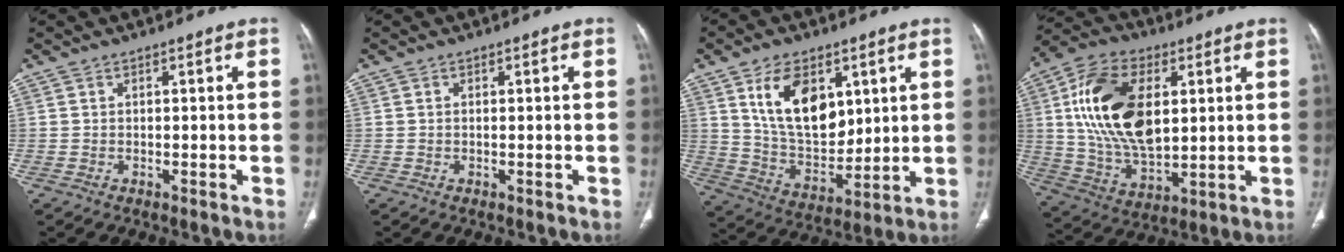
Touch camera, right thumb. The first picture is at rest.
{"total": 0.0}
{"total": 15.9, "force": [6.2, 9.5, 11.1], "torque": [-0.155, -0.038, 0.130]}
{"total": 20.6, "force": [4.2, 11.9, 16.3], "torque": [-0.288, -0.009, 0.081]}